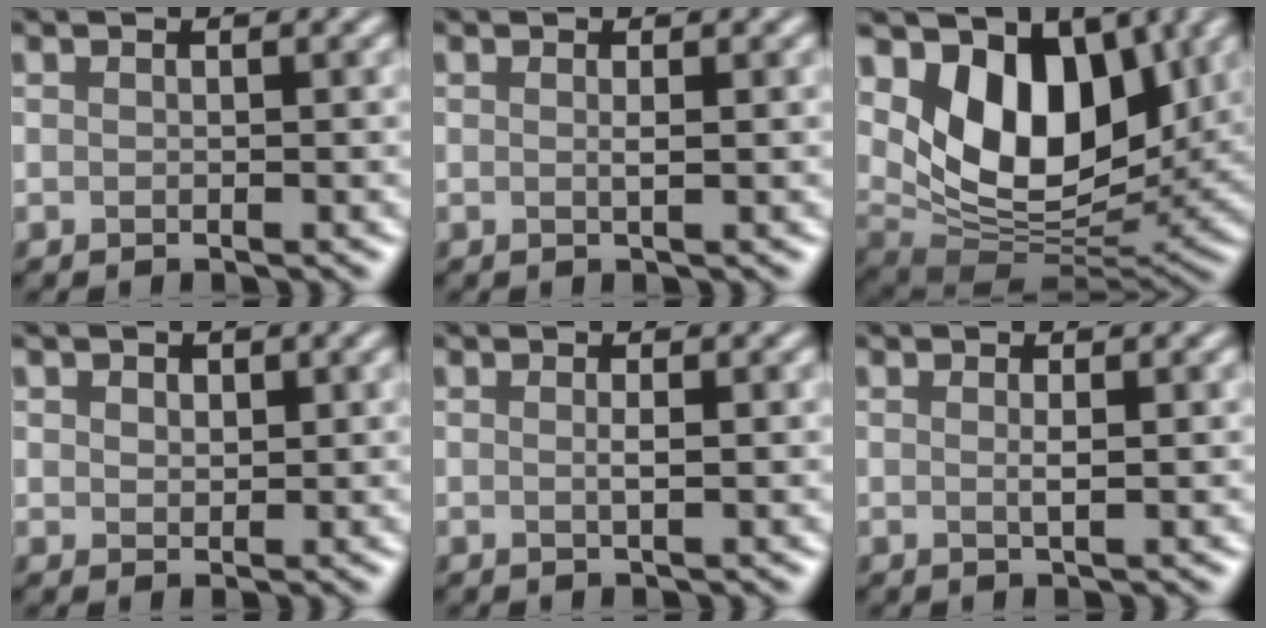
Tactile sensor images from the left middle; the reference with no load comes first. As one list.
[{"total": 0.5, "force": [-0.1, 0.0, 0.5], "torque": [-0.009, 0.002, -0.002]}, {"total": 8.7, "force": [2.7, 5.3, 6.3], "torque": [-0.115, -0.014, 0.060]}, {"total": 0.6, "force": [0.1, -0.1, -0.6], "torque": [-0.003, 0.003, 0.024]}, {"total": 0.6, "force": [-0.2, 0.0, 0.6], "torque": [-0.012, 0.003, -0.002]}, {"total": 0.6, "force": [-0.2, -0.2, 0.5], "torque": [-0.016, 0.003, 0.004]}]